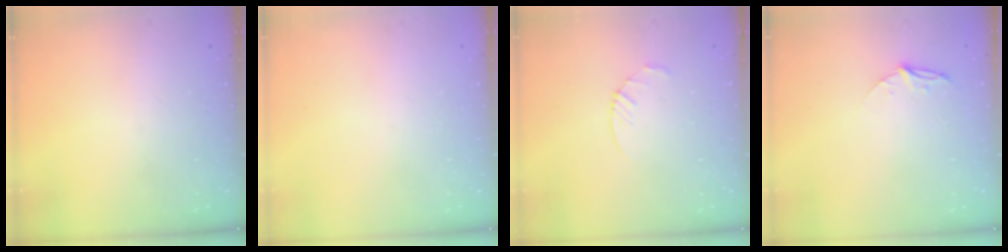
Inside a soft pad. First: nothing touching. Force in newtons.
{"total": 0.0}
{"total": 3.7, "press": 3.7, "slide": 0.5}
{"total": 4.4, "press": 4.4, "slide": 0.4}